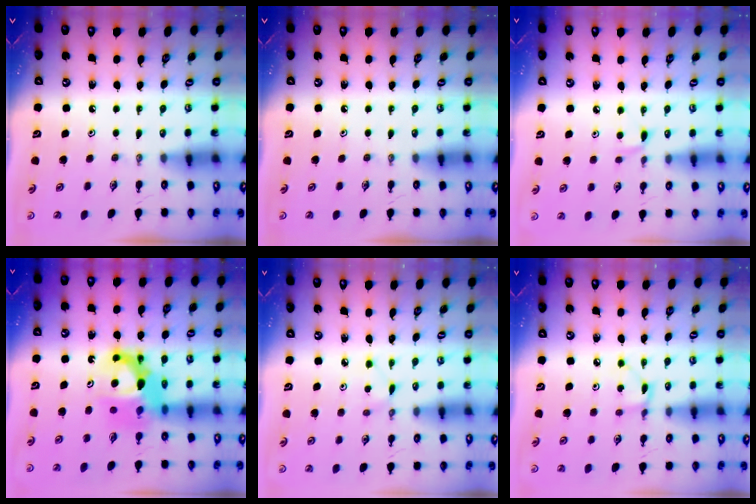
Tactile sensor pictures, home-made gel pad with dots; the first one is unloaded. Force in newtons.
{"total": 0.0}
{"total": 5.7, "press": 5.7, "slide": 0.8}
{"total": 12.4, "press": 12.1, "slide": 2.5}
{"total": 2.2, "press": 2.2, "slide": 0.3}
{"total": 1.8, "press": 1.8, "slide": 0.3}